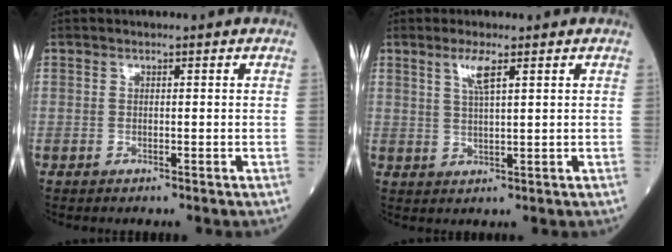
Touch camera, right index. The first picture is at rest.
{"total": 3.4, "force": [1.8, 0.1, 2.9], "torque": [-0.061, 0.000, 0.038]}